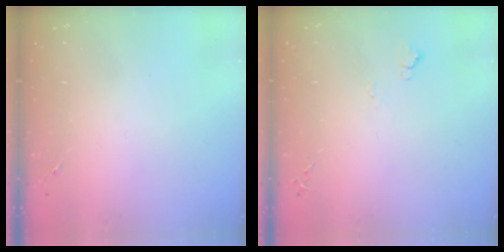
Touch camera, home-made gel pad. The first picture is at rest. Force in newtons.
{"total": 4.0, "press": 4.0, "slide": 0.6}